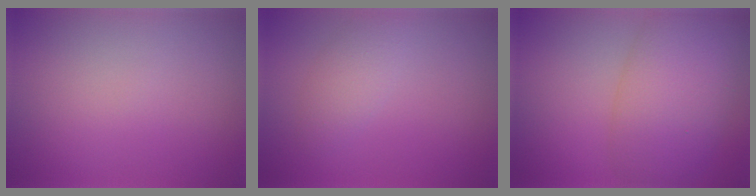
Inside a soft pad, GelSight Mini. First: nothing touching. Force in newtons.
{"total": 2.1, "press": 2.1, "slide": 0.1}
{"total": 7.8, "press": 7.8, "slide": 0.2}